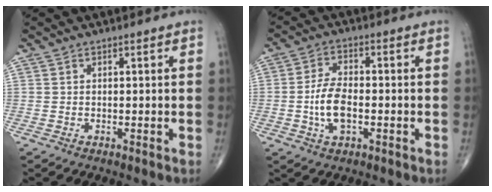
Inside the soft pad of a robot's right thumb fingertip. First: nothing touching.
{"total": 7.3, "force": [-1.5, 3.7, 6.2], "torque": [-0.122, 0.010, -0.028]}